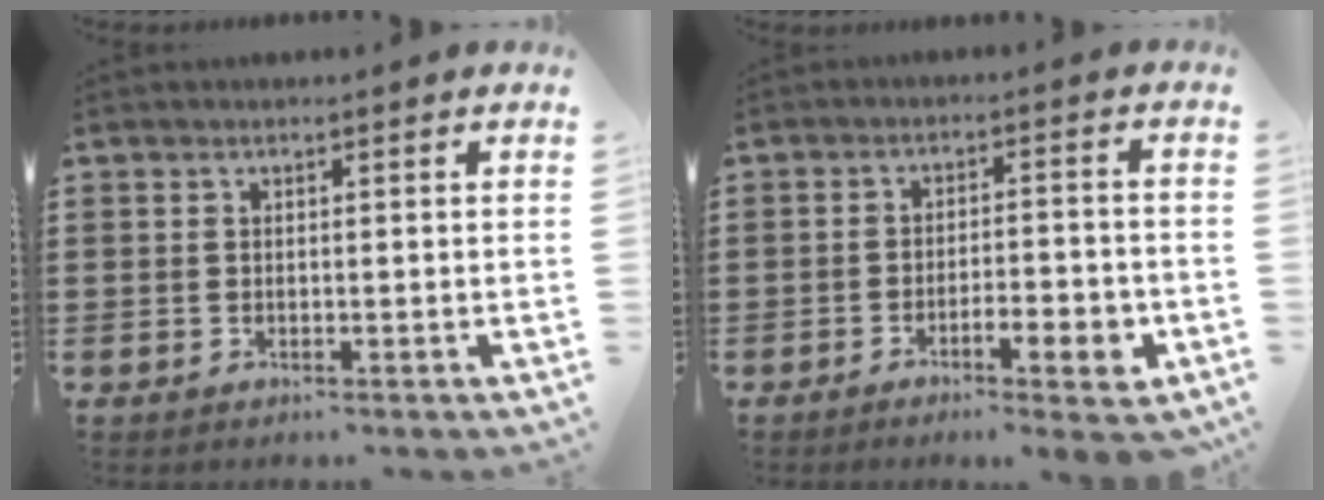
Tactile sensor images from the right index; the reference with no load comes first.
{"total": 5.4, "force": [-3.1, 1.3, 4.2], "torque": [-0.065, 0.001, -0.050]}